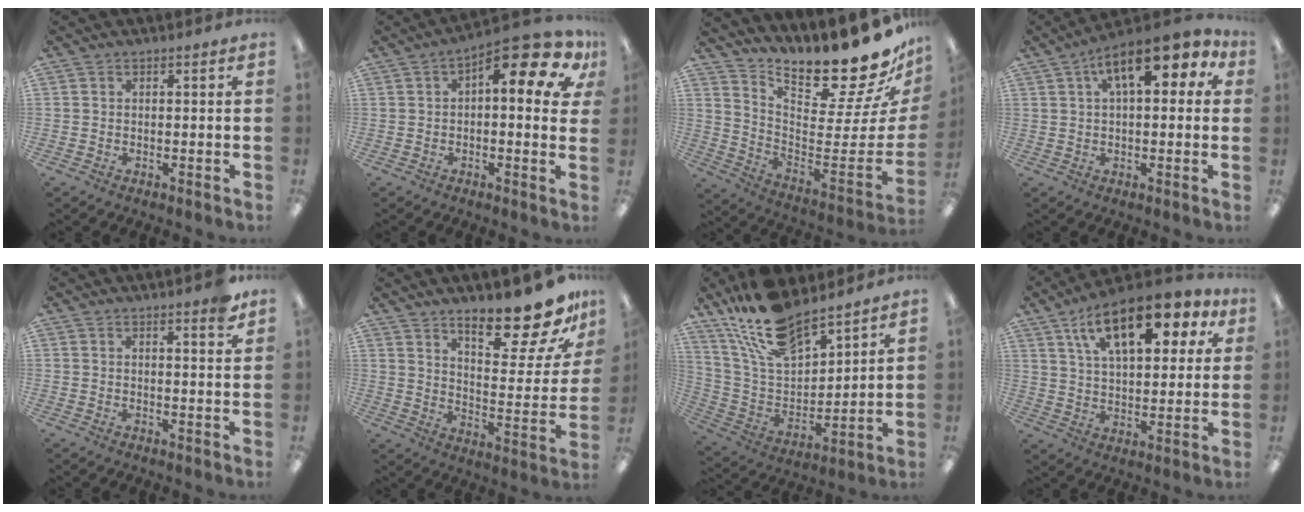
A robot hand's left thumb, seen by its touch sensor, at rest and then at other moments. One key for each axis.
{"total": 12.8, "fx": 5.6, "fy": 4.8, "fz": 10.4, "tx": -0.137, "ty": -0.036, "tz": 0.088}
{"total": 19.7, "fx": 17.1, "fy": 4.2, "fz": 8.9, "tx": -0.097, "ty": -0.160, "tz": 0.272}
{"total": 13.4, "fx": 5.9, "fy": 5.7, "fz": 10.6, "tx": -0.158, "ty": -0.009, "tz": 0.097}
{"total": 3.3, "fx": 2.7, "fy": 0.3, "fz": 2.0, "tx": -0.029, "ty": -0.012, "tz": 0.044}
{"total": 19.6, "fx": 15.0, "fy": 5.4, "fz": 11.4, "tx": -0.154, "ty": -0.116, "tz": 0.246}
{"total": 17.4, "fx": 14.3, "fy": 6.4, "fz": 7.7, "tx": -0.166, "ty": -0.083, "tz": 0.261}
{"total": 18.3, "fx": 10.0, "fy": 8.3, "fz": 12.8, "tx": -0.199, "ty": -0.032, "tz": 0.166}